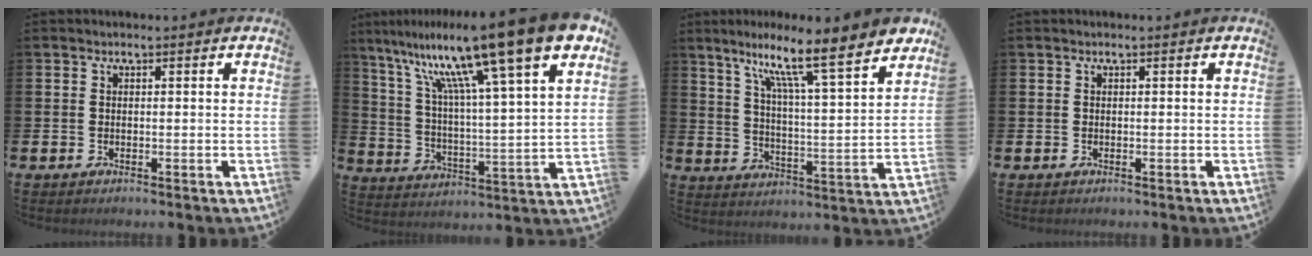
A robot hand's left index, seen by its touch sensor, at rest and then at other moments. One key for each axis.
{"total": 15.4, "fx": 11.9, "fy": 0.7, "fz": 9.7, "tx": -0.197, "ty": -0.094, "tz": 0.186}
{"total": 11.3, "fx": 8.8, "fy": 1.0, "fz": 7.1, "tx": -0.136, "ty": -0.069, "tz": 0.136}
{"total": 0.0}